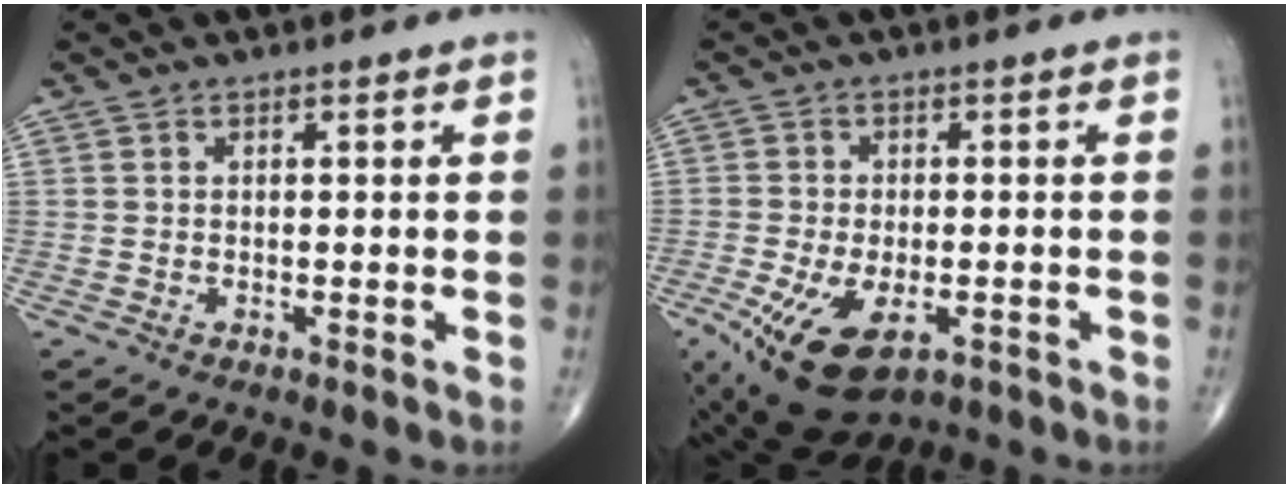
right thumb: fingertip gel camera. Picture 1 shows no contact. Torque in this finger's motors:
{"motor_torque": [-0.07, 0.51, 0.60, -0.03, 0.11]}